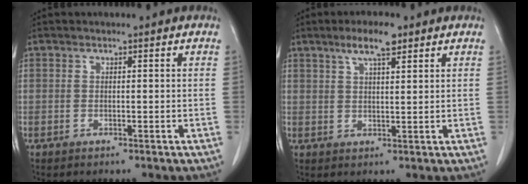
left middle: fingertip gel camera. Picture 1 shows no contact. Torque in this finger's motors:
{"motor_torque": [0.45, -0.27, 0.05, 0.06]}